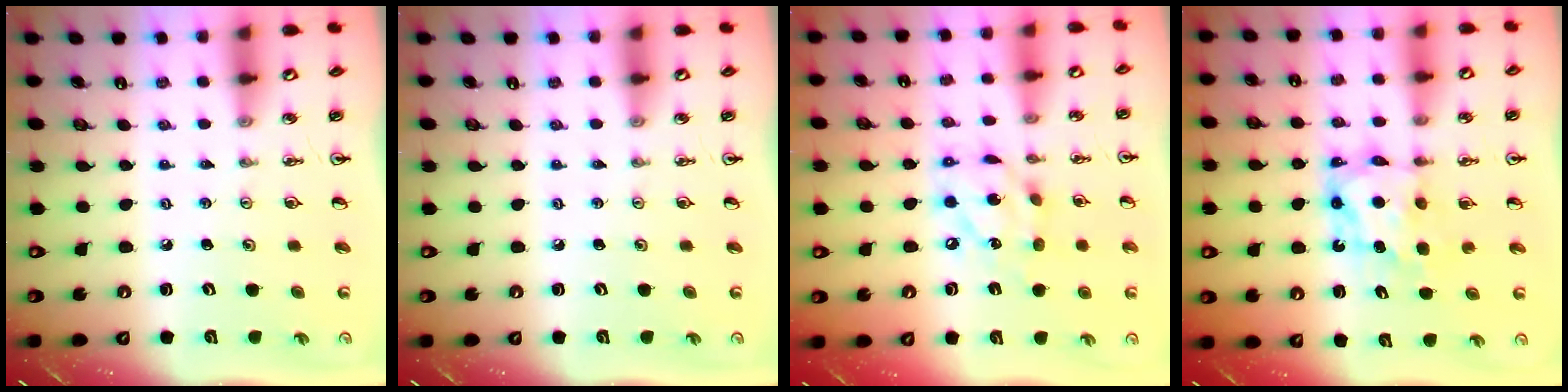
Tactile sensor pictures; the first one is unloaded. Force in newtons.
{"total": 0.0}
{"total": 12.7, "press": 12.7, "slide": 0.9}
{"total": 6.6, "press": 6.6, "slide": 0.6}